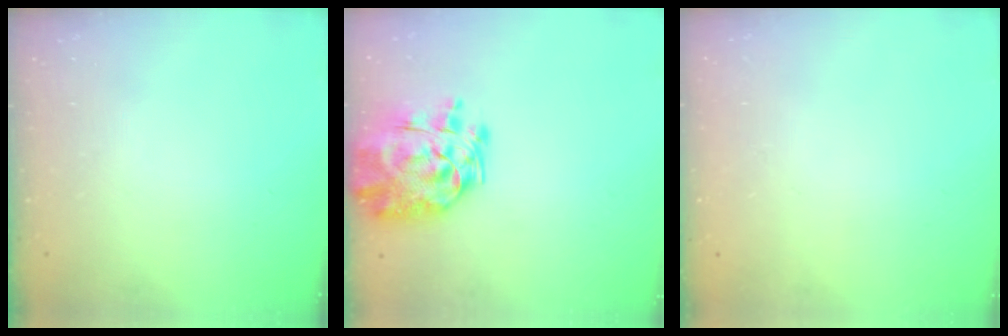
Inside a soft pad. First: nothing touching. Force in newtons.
{"total": 13.4, "press": 12.5, "slide": 4.6}
{"total": 1.8, "press": 1.8, "slide": 0.2}